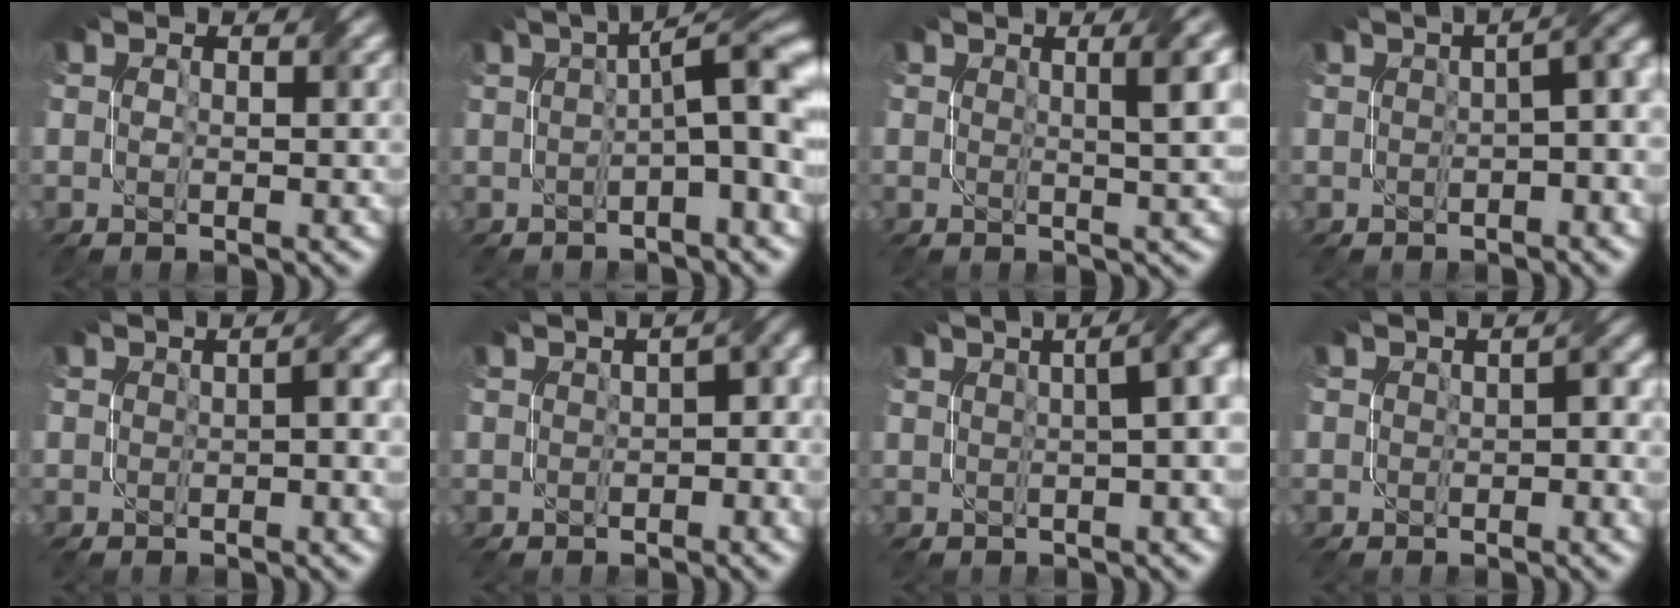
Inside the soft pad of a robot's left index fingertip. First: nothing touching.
{"total": 7.4, "force": [0.5, 1.7, 7.2], "torque": [-0.079, 0.025, 0.004]}
{"total": 3.8, "force": [0.9, 0.9, 3.5], "torque": [-0.033, 0.014, 0.014]}
{"total": 7.7, "force": [0.1, 3.6, 6.8], "torque": [-0.024, 0.028, -0.012]}
{"total": 1.7, "force": [-0.7, 0.6, 1.5], "torque": [-0.013, 0.010, -0.004]}
{"total": 4.3, "force": [-0.8, 2.3, 3.5], "torque": [-0.020, 0.007, -0.004]}
{"total": 10.8, "force": [2.4, 5.8, 8.7], "torque": [-0.011, 0.065, -0.006]}
{"total": 2.0, "force": [-0.7, 1.2, 1.5], "torque": [-0.012, 0.006, -0.005]}